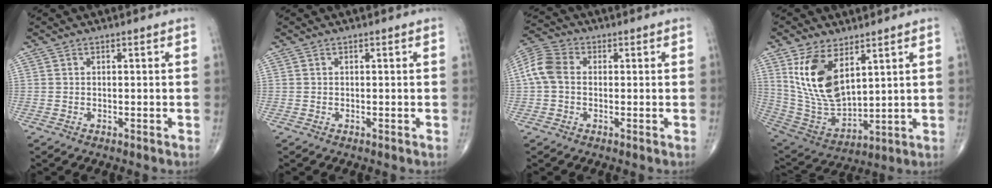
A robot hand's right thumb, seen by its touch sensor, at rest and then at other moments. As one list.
[{"total": 0.0}, {"total": 6.9, "force": [0.2, 5.0, 4.7], "torque": [-0.102, 0.021, -0.006]}, {"total": 15.5, "force": [6.6, 7.9, 11.6], "torque": [-0.209, -0.031, 0.149]}]